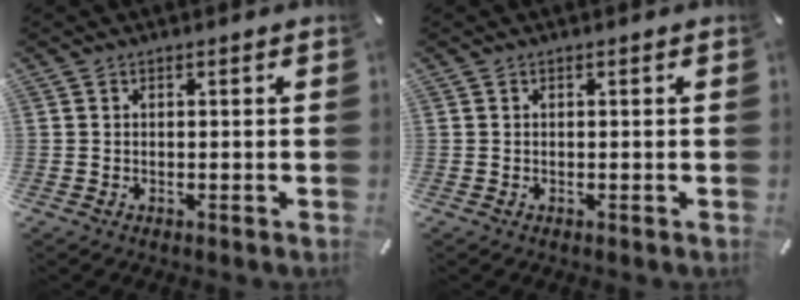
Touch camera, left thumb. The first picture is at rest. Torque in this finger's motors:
{"motor_torque": [-0.21, -0.16, 0.01, -0.02, 0.00]}